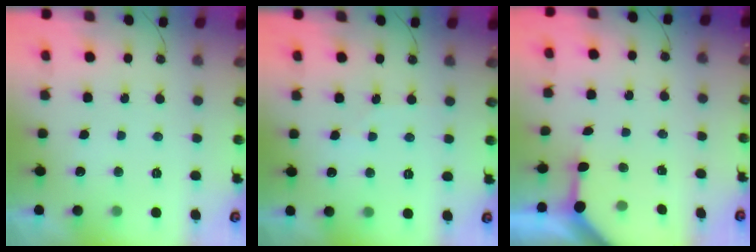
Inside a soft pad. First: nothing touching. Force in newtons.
{"total": 3.5, "press": 3.5, "slide": 0.6}
{"total": 3.6, "press": 3.6, "slide": 0.4}